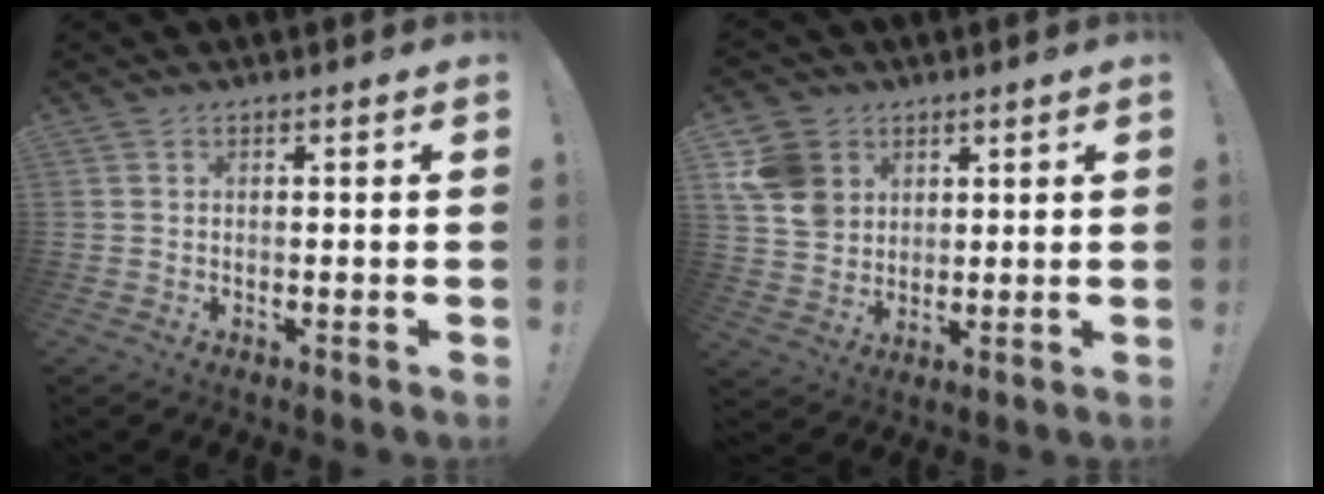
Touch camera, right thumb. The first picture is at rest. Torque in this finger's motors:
{"motor_torque": [0.89, 2.23, 0.82, 0.24, 0.04]}